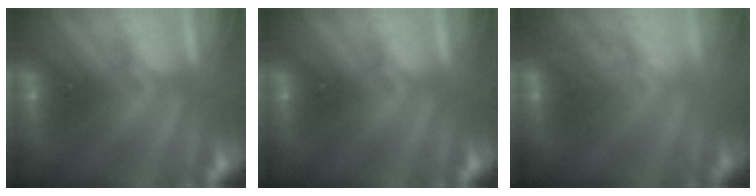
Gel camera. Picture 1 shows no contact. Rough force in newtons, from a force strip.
{"total": 0.0}
{"total": 2.9}